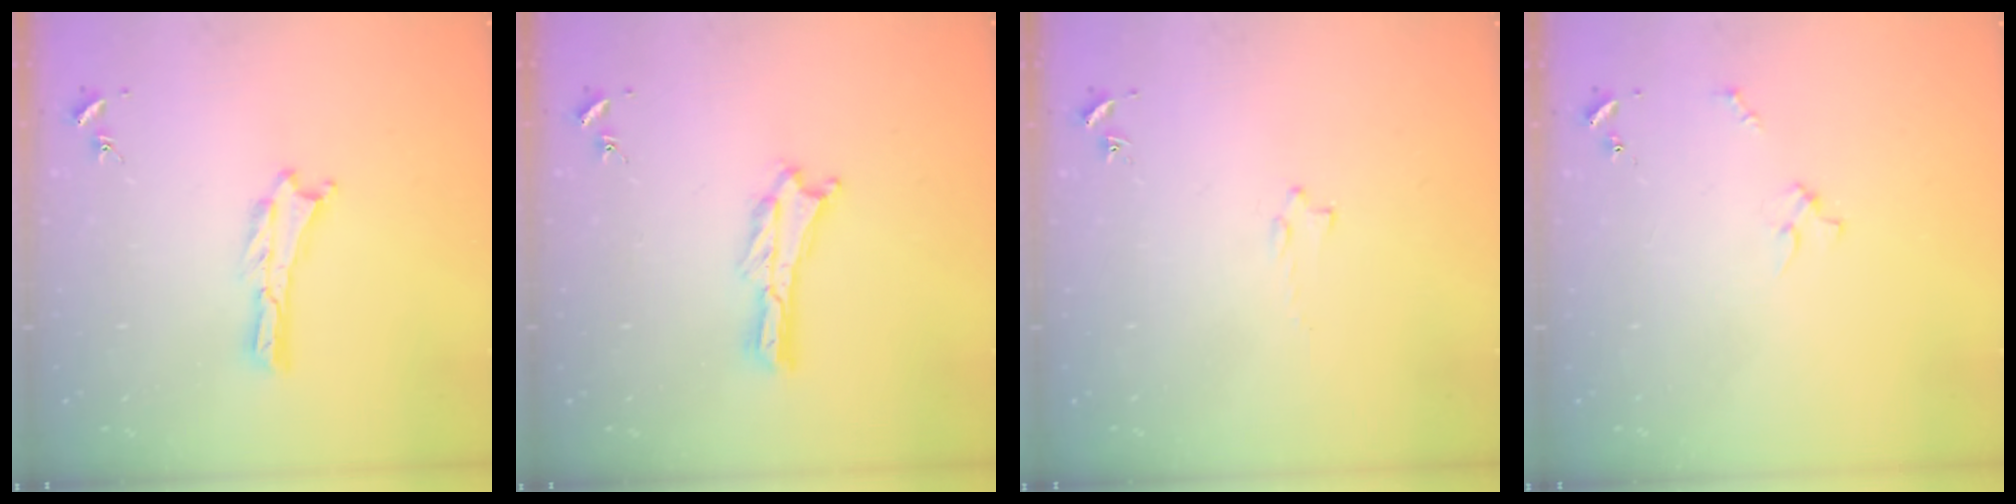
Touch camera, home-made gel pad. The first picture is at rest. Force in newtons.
{"total": 0.9, "press": 0.9, "slide": 0.2}
{"total": 0.8, "press": 0.7, "slide": 0.2}
{"total": 2.0, "press": 2.0, "slide": 0.2}